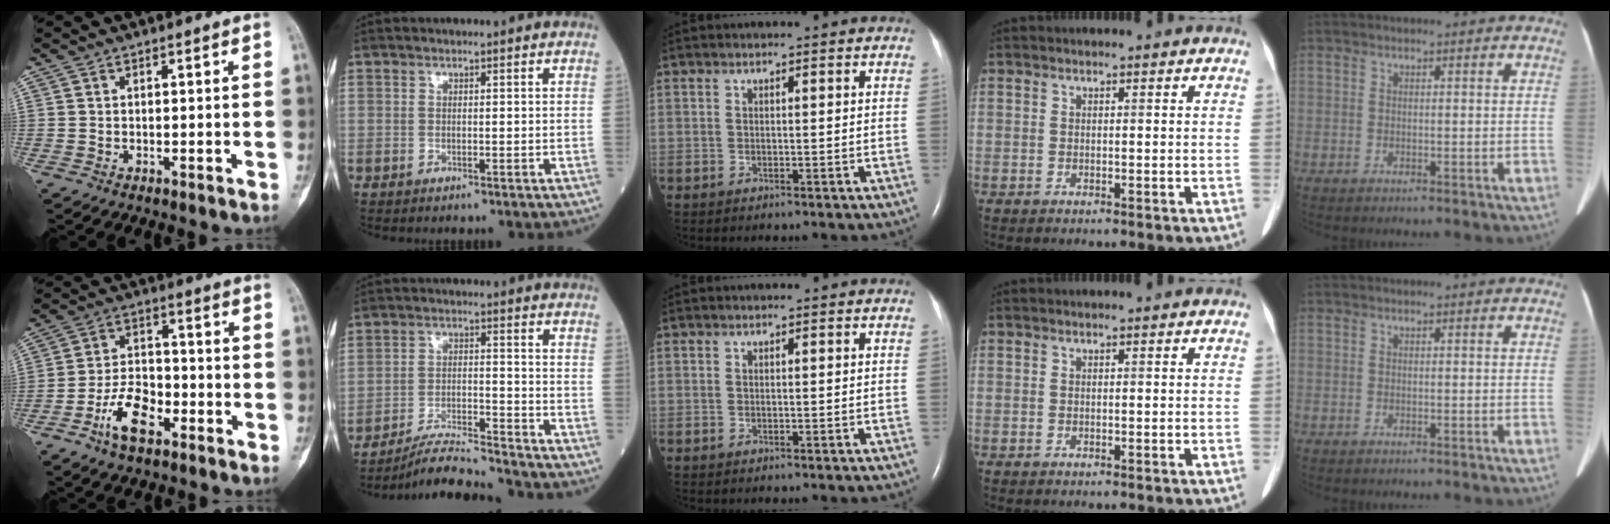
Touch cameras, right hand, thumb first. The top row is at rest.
{"thumb": {"total": 9.4, "force": [-4.9, 4.8, 6.4], "torque": [-0.106, 0.029, -0.092]}, "index": {"total": 8.6, "force": [-8.4, -0.9, 1.7], "torque": [-0.029, -0.005, -0.151]}}